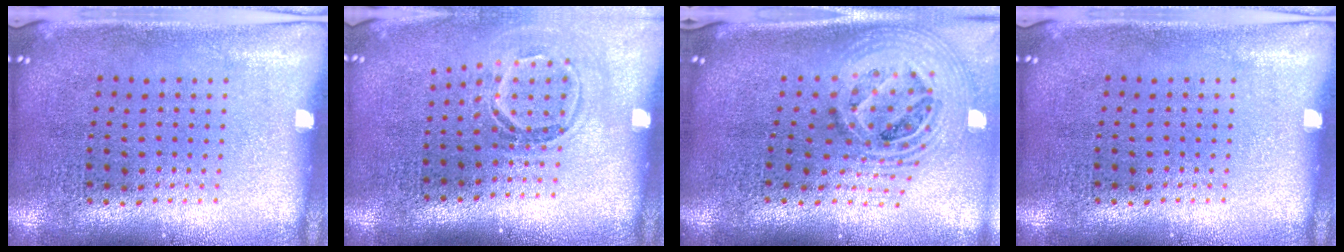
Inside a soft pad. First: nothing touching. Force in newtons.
{"total": 1.6, "press": 1.1, "slide": 1.2}
{"total": 2.8, "press": 1.9, "slide": 2.0}
{"total": 0.0}